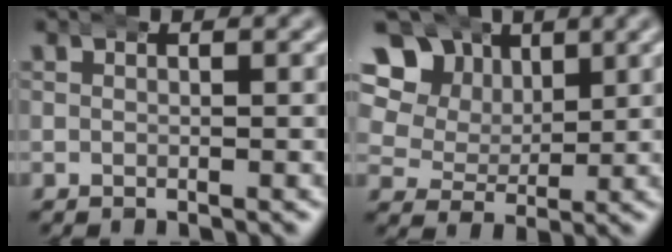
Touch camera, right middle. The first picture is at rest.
{"total": 10.7, "force": [3.9, 8.9, 4.5], "torque": [-0.106, 0.002, 0.053]}